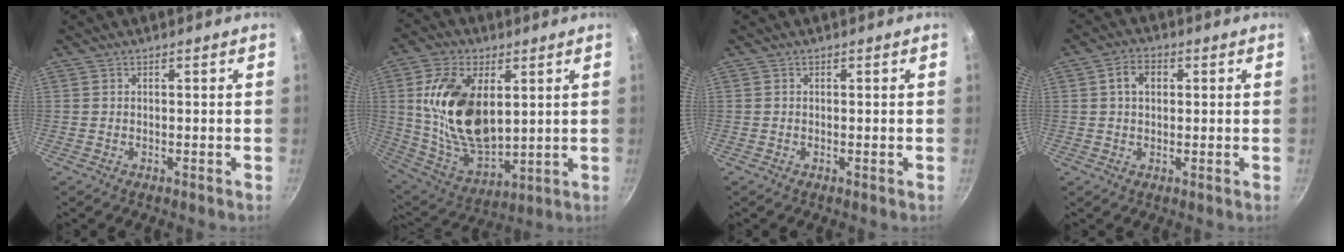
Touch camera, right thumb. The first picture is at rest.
{"total": 19.4, "force": [4.0, 11.4, 15.2], "torque": [-0.266, -0.023, 0.089]}
{"total": 0.0}
{"total": 4.6, "force": [1.0, 3.3, 3.1], "torque": [-0.038, 0.009, 0.011]}